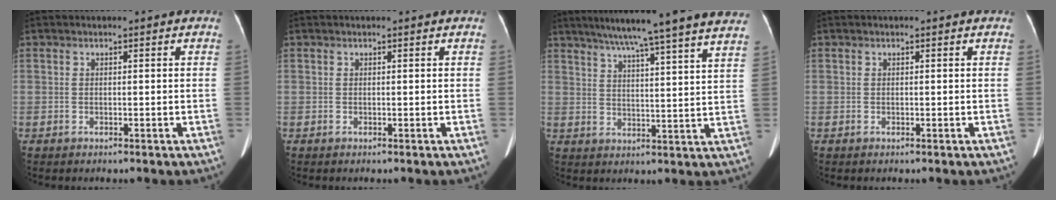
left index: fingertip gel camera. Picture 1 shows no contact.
{"total": 0.0}
{"total": 20.2, "force": [17.3, -1.3, 10.3], "torque": [-0.167, -0.012, 0.221]}
{"total": 0.0}